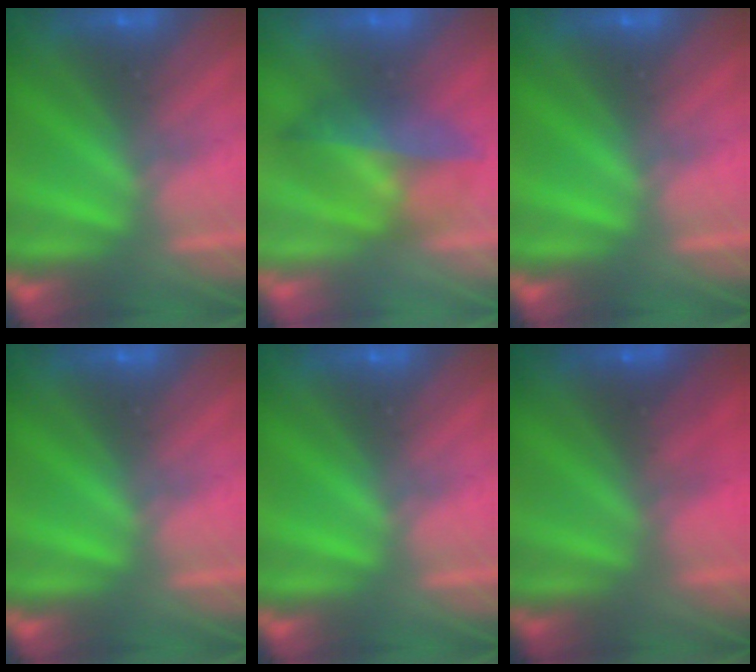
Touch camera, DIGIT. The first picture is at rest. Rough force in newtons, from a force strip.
{"total": 4.5}
{"total": 0.0}
{"total": 0.0}
{"total": 0.0}
{"total": 2.2}